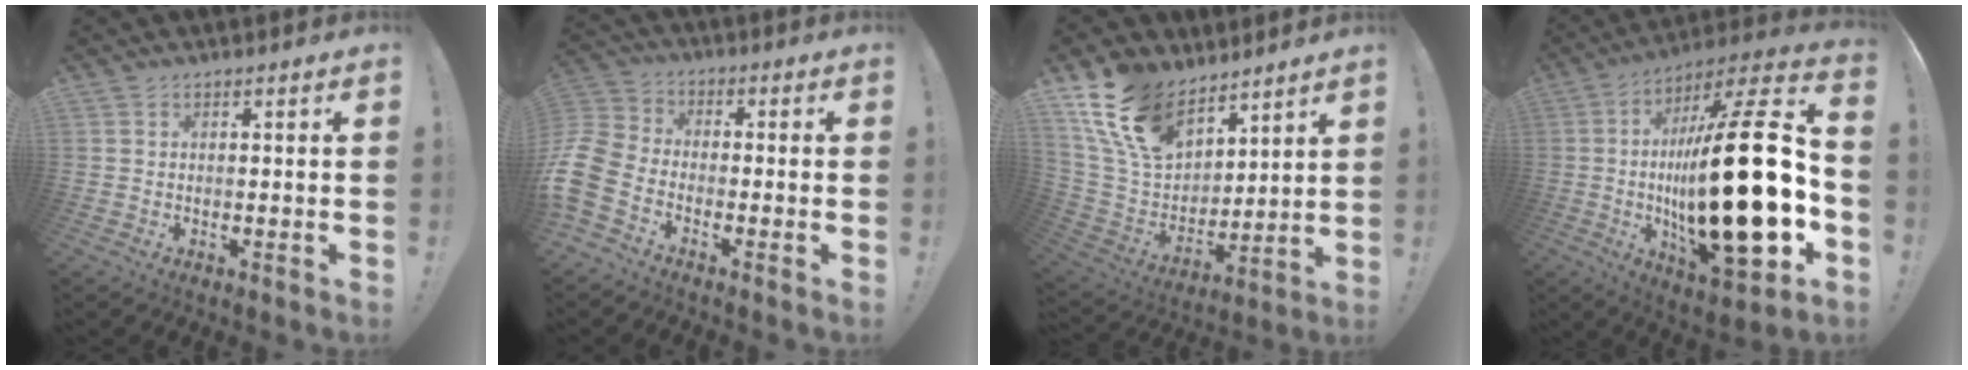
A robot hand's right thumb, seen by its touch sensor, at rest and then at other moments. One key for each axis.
{"total": 10.5, "fx": -5.9, "fy": 6.3, "fz": 5.9, "tx": -0.136, "ty": 0.029, "tz": -0.113}
{"total": 18.1, "fx": 11.5, "fy": 11.0, "fz": 8.7, "tx": -0.174, "ty": -0.058, "tz": 0.225}
{"total": 34.5, "fx": -2.8, "fy": 11.2, "fz": 32.6, "tx": -0.562, "ty": 0.009, "tz": -0.046}